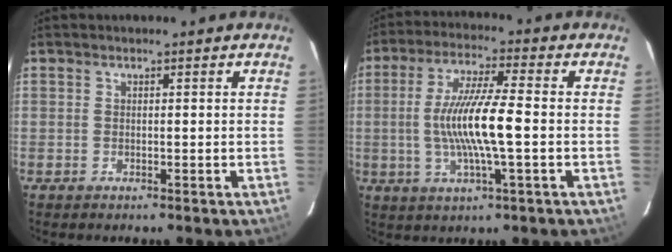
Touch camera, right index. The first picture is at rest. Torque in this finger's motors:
{"motor_torque": [1.99, -0.15, 1.05, 0.21]}